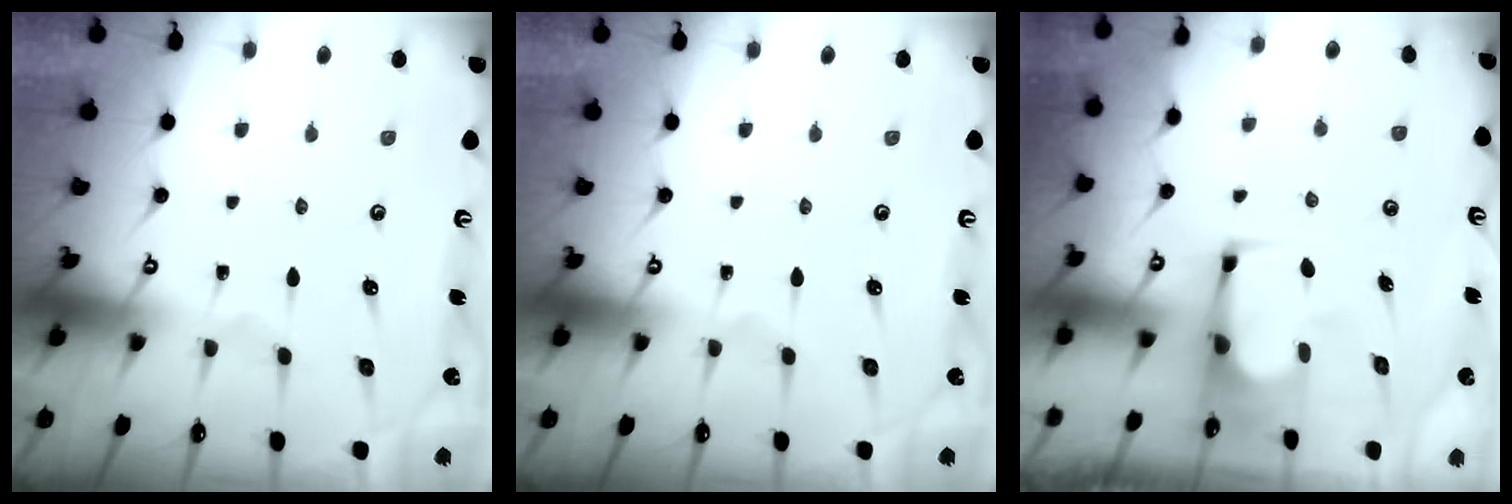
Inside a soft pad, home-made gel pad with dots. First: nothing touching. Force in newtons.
{"total": 0.0}
{"total": 2.4, "press": 2.4, "slide": 0.2}